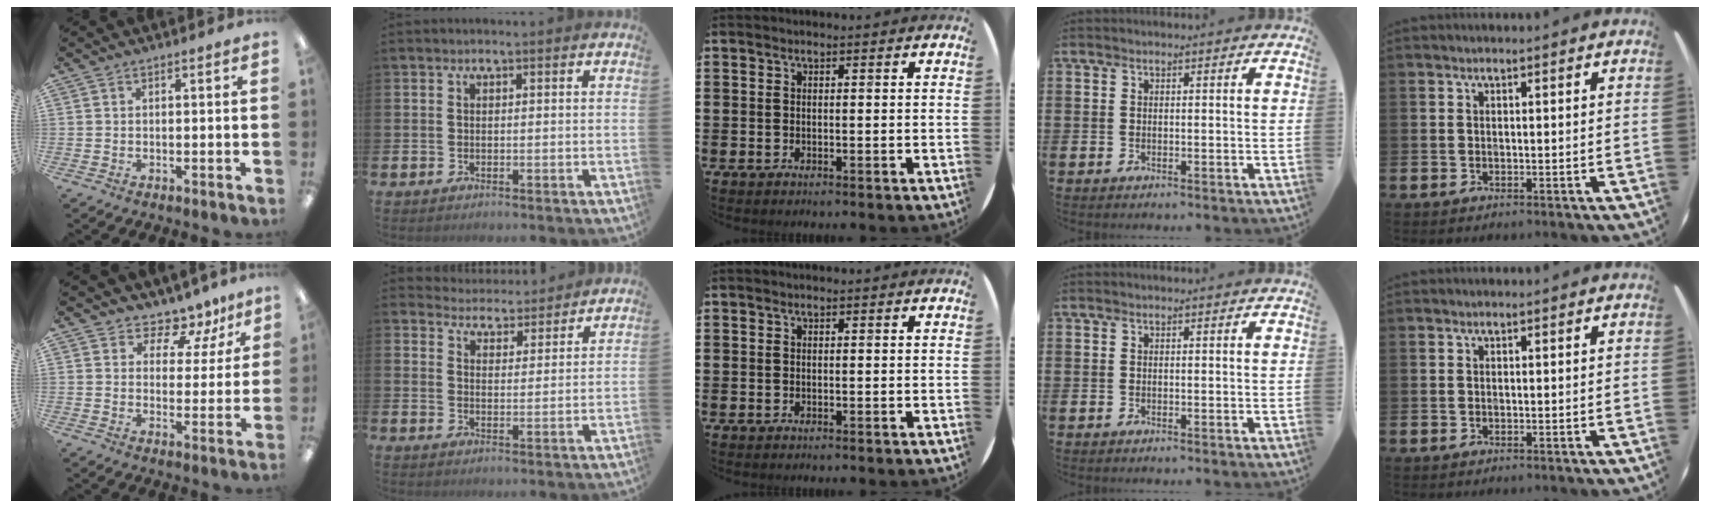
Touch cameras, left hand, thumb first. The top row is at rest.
{"thumb": {"total": 7.7, "force": [6.3, 3.9, 2.1], "torque": [-0.034, -0.051, 0.114]}, "index": {"total": 4.7, "force": [4.6, 1.0, -0.4], "torque": [-0.004, -0.038, 0.080]}}